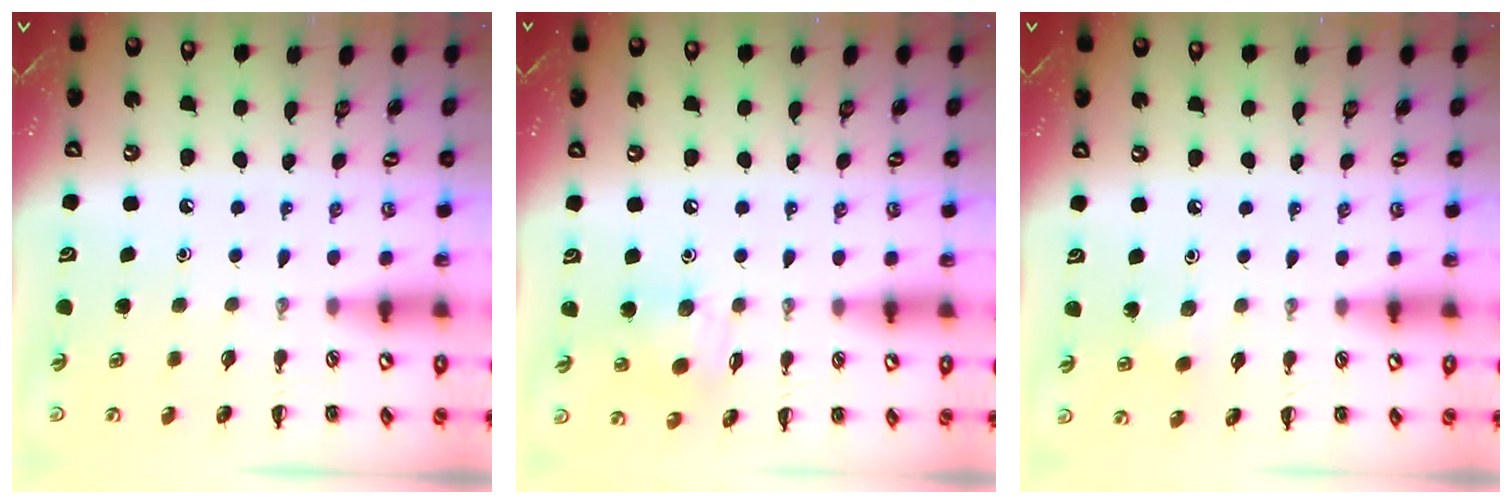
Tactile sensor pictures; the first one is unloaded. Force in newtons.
{"total": 7.4, "press": 7.3, "slide": 0.9}
{"total": 2.8, "press": 2.7, "slide": 0.8}